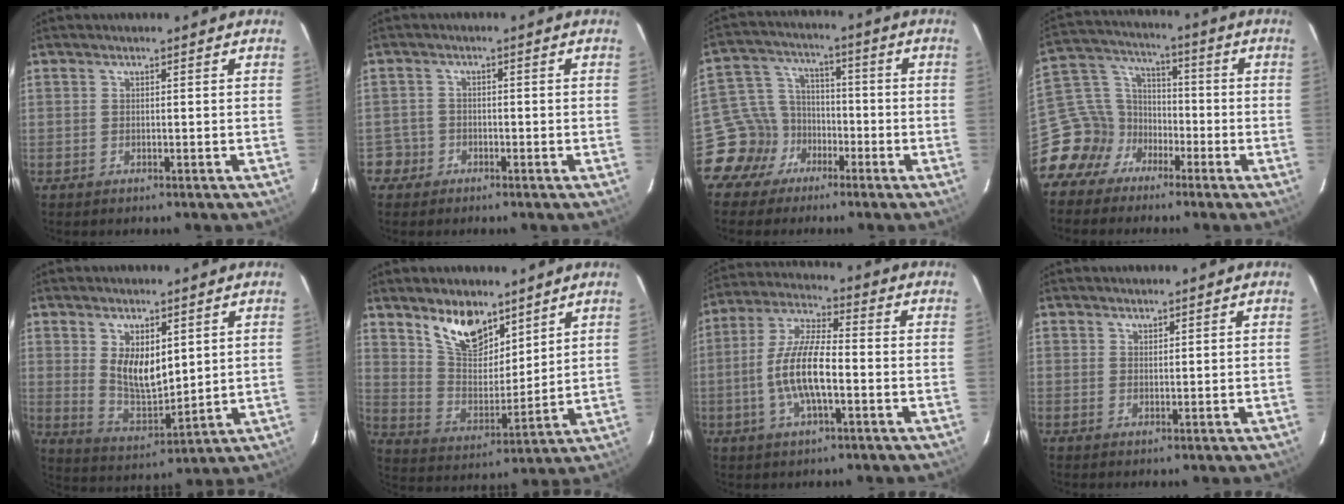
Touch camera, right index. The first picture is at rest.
{"total": 3.1, "force": [-1.6, 2.7, -0.3], "torque": [0.009, 0.022, -0.028]}
{"total": 9.8, "force": [-5.4, 8.0, 1.2], "torque": [-0.037, 0.037, -0.094]}
{"total": 10.6, "force": [-6.4, 8.1, 2.5], "torque": [-0.067, 0.044, -0.121]}
{"total": 9.2, "force": [3.0, 4.7, 7.3], "torque": [-0.127, -0.009, 0.071]}
{"total": 12.1, "force": [8.5, 5.7, 6.4], "torque": [-0.118, 0.001, 0.164]}
{"total": 11.2, "force": [-2.5, 3.2, 10.4], "torque": [-0.214, 0.004, -0.049]}
{"total": 1.2, "force": [1.0, 0.6, 0.1], "torque": [-0.001, 0.002, 0.018]}